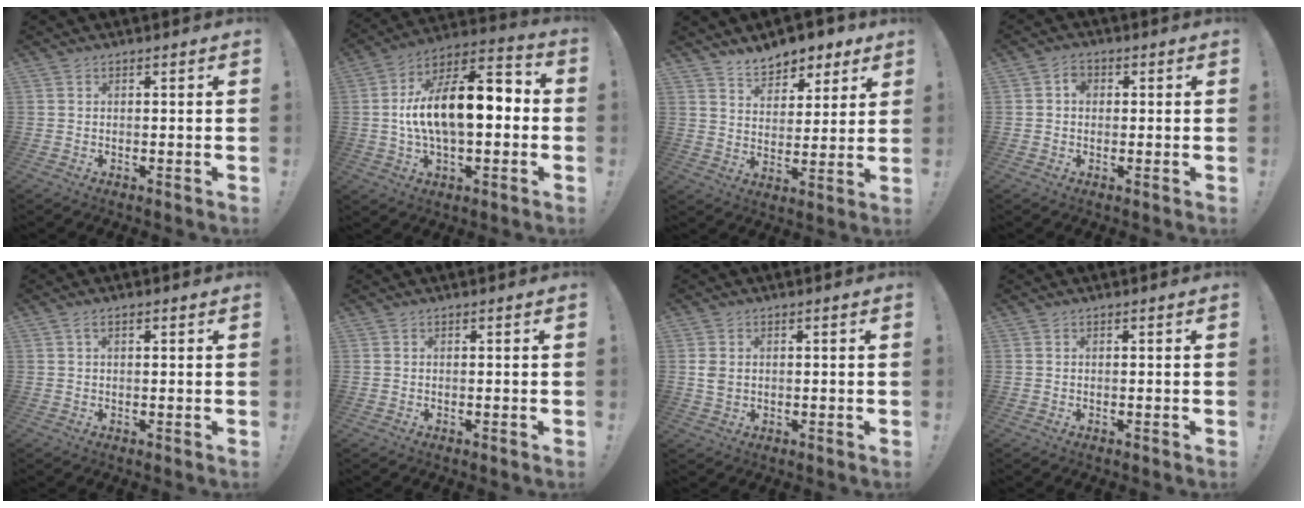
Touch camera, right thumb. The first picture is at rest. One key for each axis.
{"total": 18.1, "fx": -0.3, "fy": 8.5, "fz": 15.9, "tx": -0.261, "ty": 0.001, "tz": -0.006}
{"total": 8.7, "fx": 6.9, "fy": 4.7, "fz": 2.3, "tx": -0.037, "ty": -0.046, "tz": 0.134}
{"total": 2.9, "fx": 0.1, "fy": 2.5, "fz": 1.6, "tx": -0.016, "ty": 0.005, "tz": -0.002}
{"total": 1.9, "fx": 0.7, "fy": 0.9, "fz": 1.5, "tx": -0.031, "ty": 0.004, "tz": 0.011}
{"total": 0.0}
{"total": 3.0, "fx": 0.7, "fy": 2.3, "fz": 1.8, "tx": -0.029, "ty": 0.004, "tz": 0.015}
{"total": 0.0}